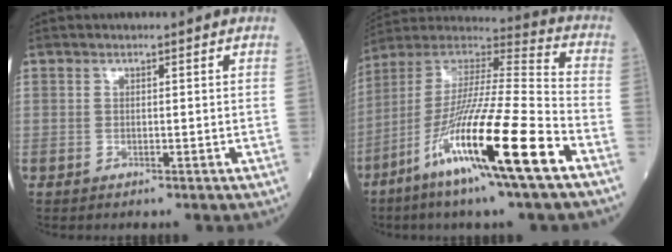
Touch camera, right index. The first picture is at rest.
{"total": 21.9, "force": [-10.3, 0.1, 19.3], "torque": [-0.383, -0.055, -0.198]}